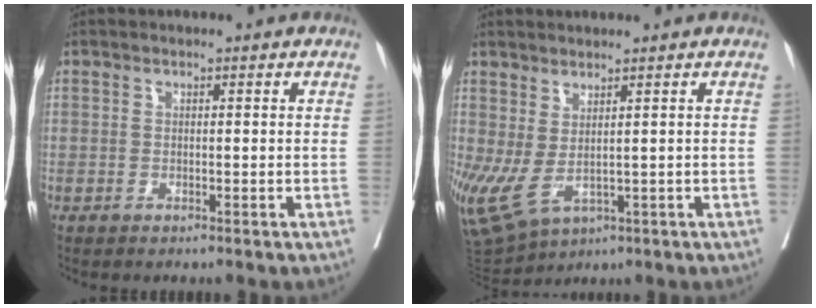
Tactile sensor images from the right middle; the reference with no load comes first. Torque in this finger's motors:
{"motor_torque": [1.24, -0.44, 0.56, 0.21]}